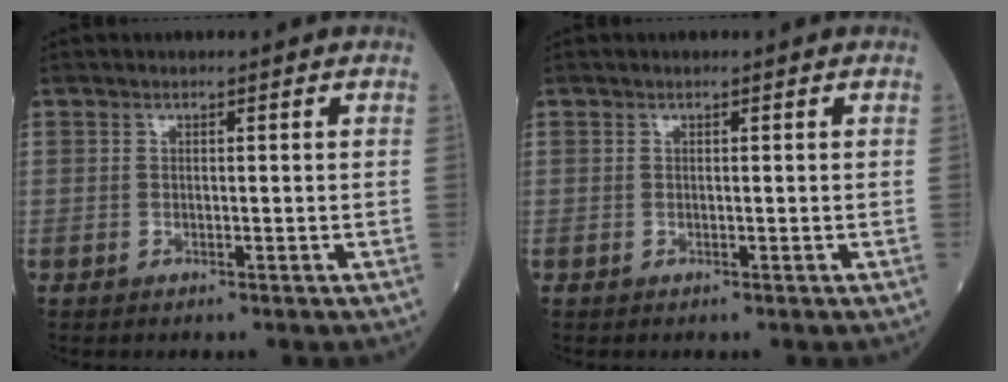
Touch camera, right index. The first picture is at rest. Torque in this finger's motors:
{"motor_torque": [-0.26, 0.05, -0.05, -0.01]}